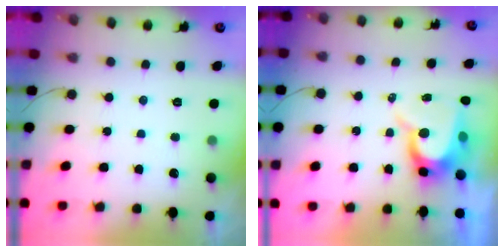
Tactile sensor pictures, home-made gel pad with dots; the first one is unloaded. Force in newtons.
{"total": 8.4, "press": 8.3, "slide": 0.8}